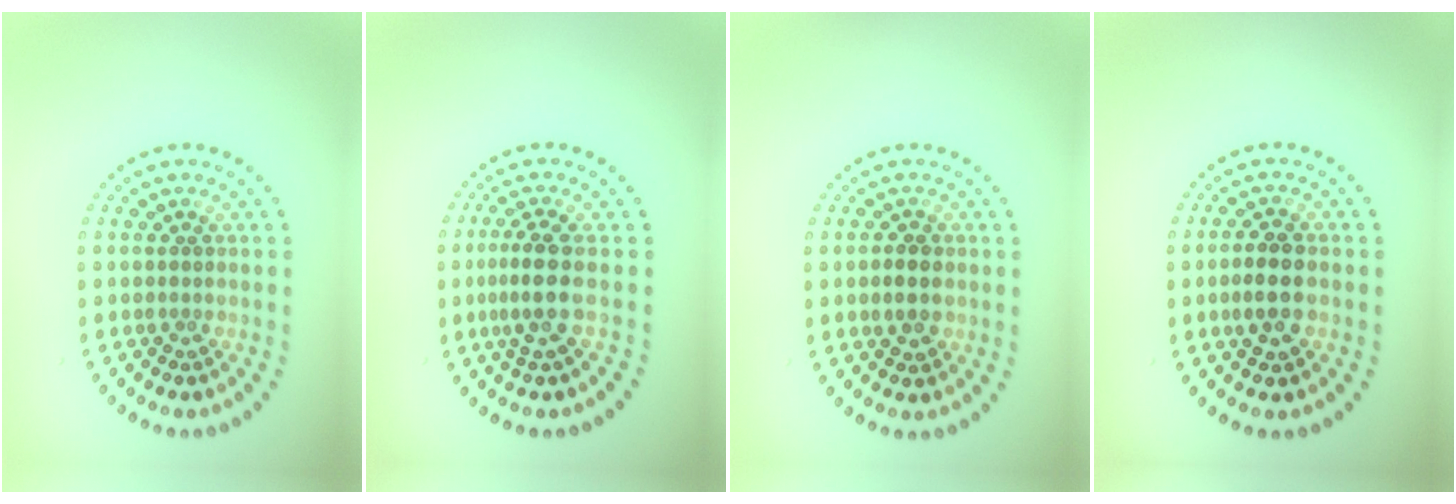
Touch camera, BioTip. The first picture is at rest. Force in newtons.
{"total": 2.8, "press": 2.4, "slide": 1.4}
{"total": 2.1, "press": 2.1, "slide": 0.2}
{"total": 2.9, "press": 2.9, "slide": 0.4}